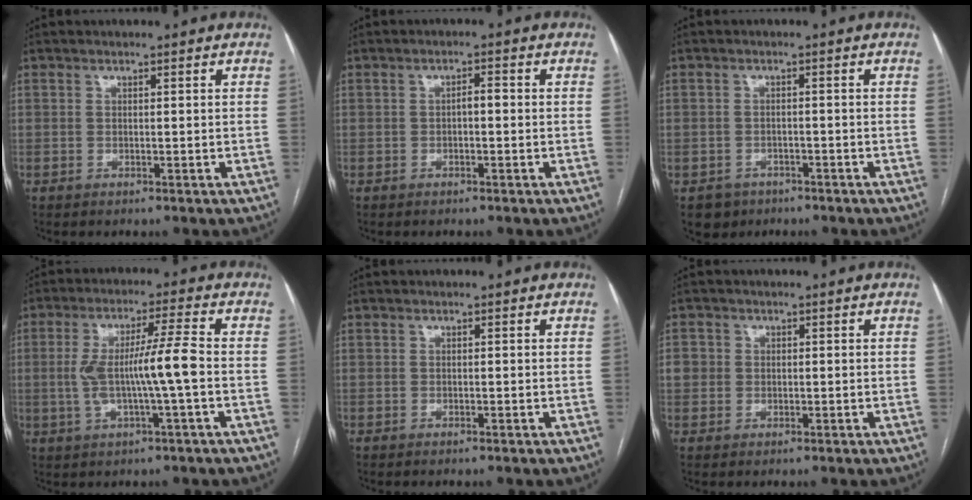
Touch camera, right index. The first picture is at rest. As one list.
[{"total": 1.7, "force": [-0.2, 0.6, 1.6], "torque": [-0.024, 0.005, -0.004]}, {"total": 3.6, "force": [-2.1, 2.9, 0.2], "torque": [-0.001, 0.009, -0.030]}, {"total": 8.8, "force": [-0.9, 0.0, 8.8], "torque": [-0.170, 0.012, -0.017]}, {"total": 0.0}, {"total": 3.4, "force": [0.2, 3.2, 0.9], "torque": [-0.016, 0.013, 0.008]}]